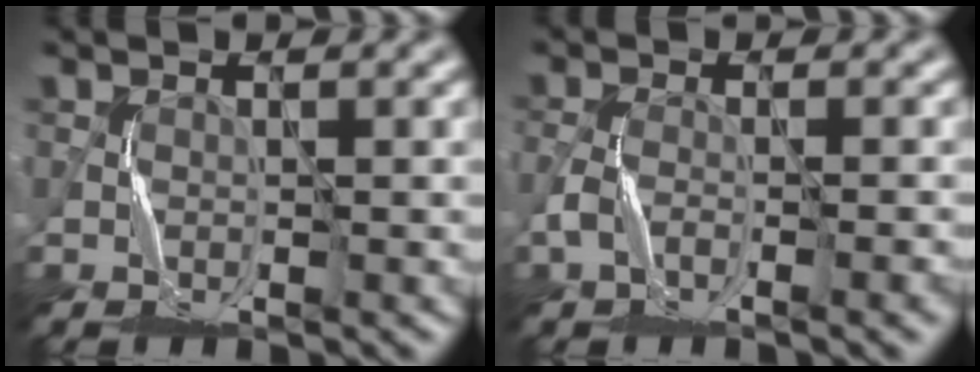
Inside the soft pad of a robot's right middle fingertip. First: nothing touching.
{"total": 3.2, "force": [-1.7, 1.1, 2.5], "torque": [-0.054, -0.003, -0.036]}